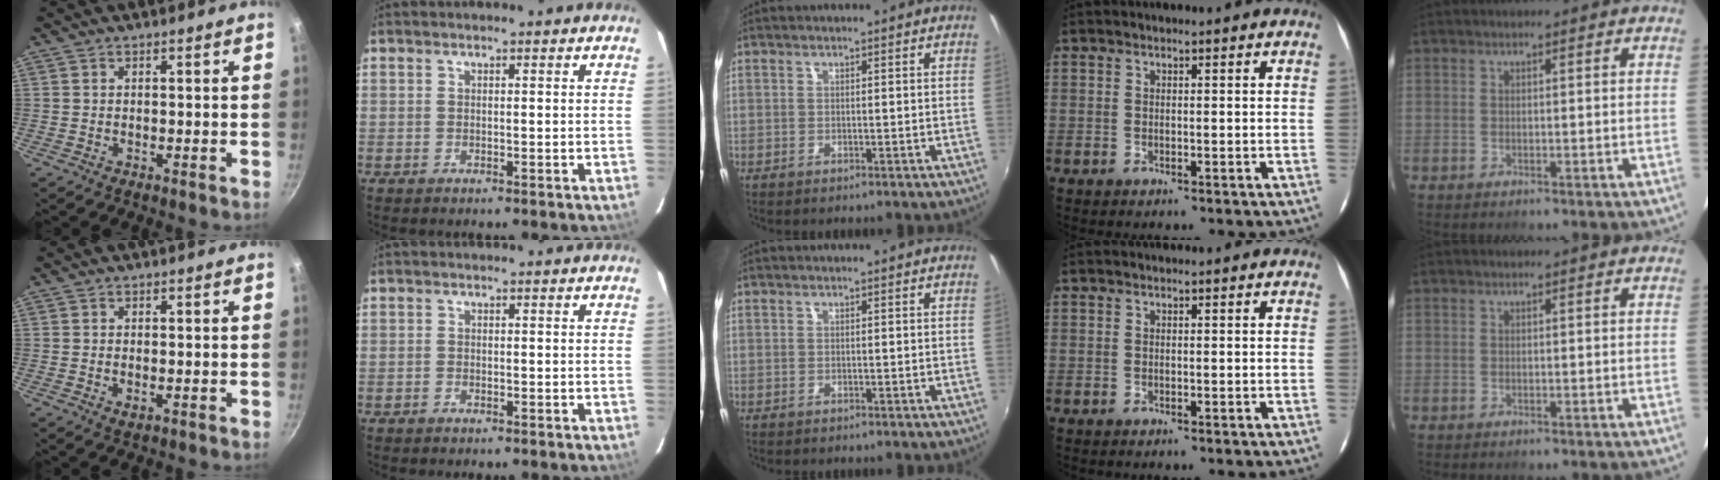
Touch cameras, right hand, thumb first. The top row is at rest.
{"thumb": {"total": 1.6, "force": [-0.3, 0.9, 1.3], "torque": [-0.022, -0.003, -0.004]}, "index": {"total": 0.8, "force": [-0.7, 0.4, 0.2], "torque": [-0.006, 0.001, -0.013]}}